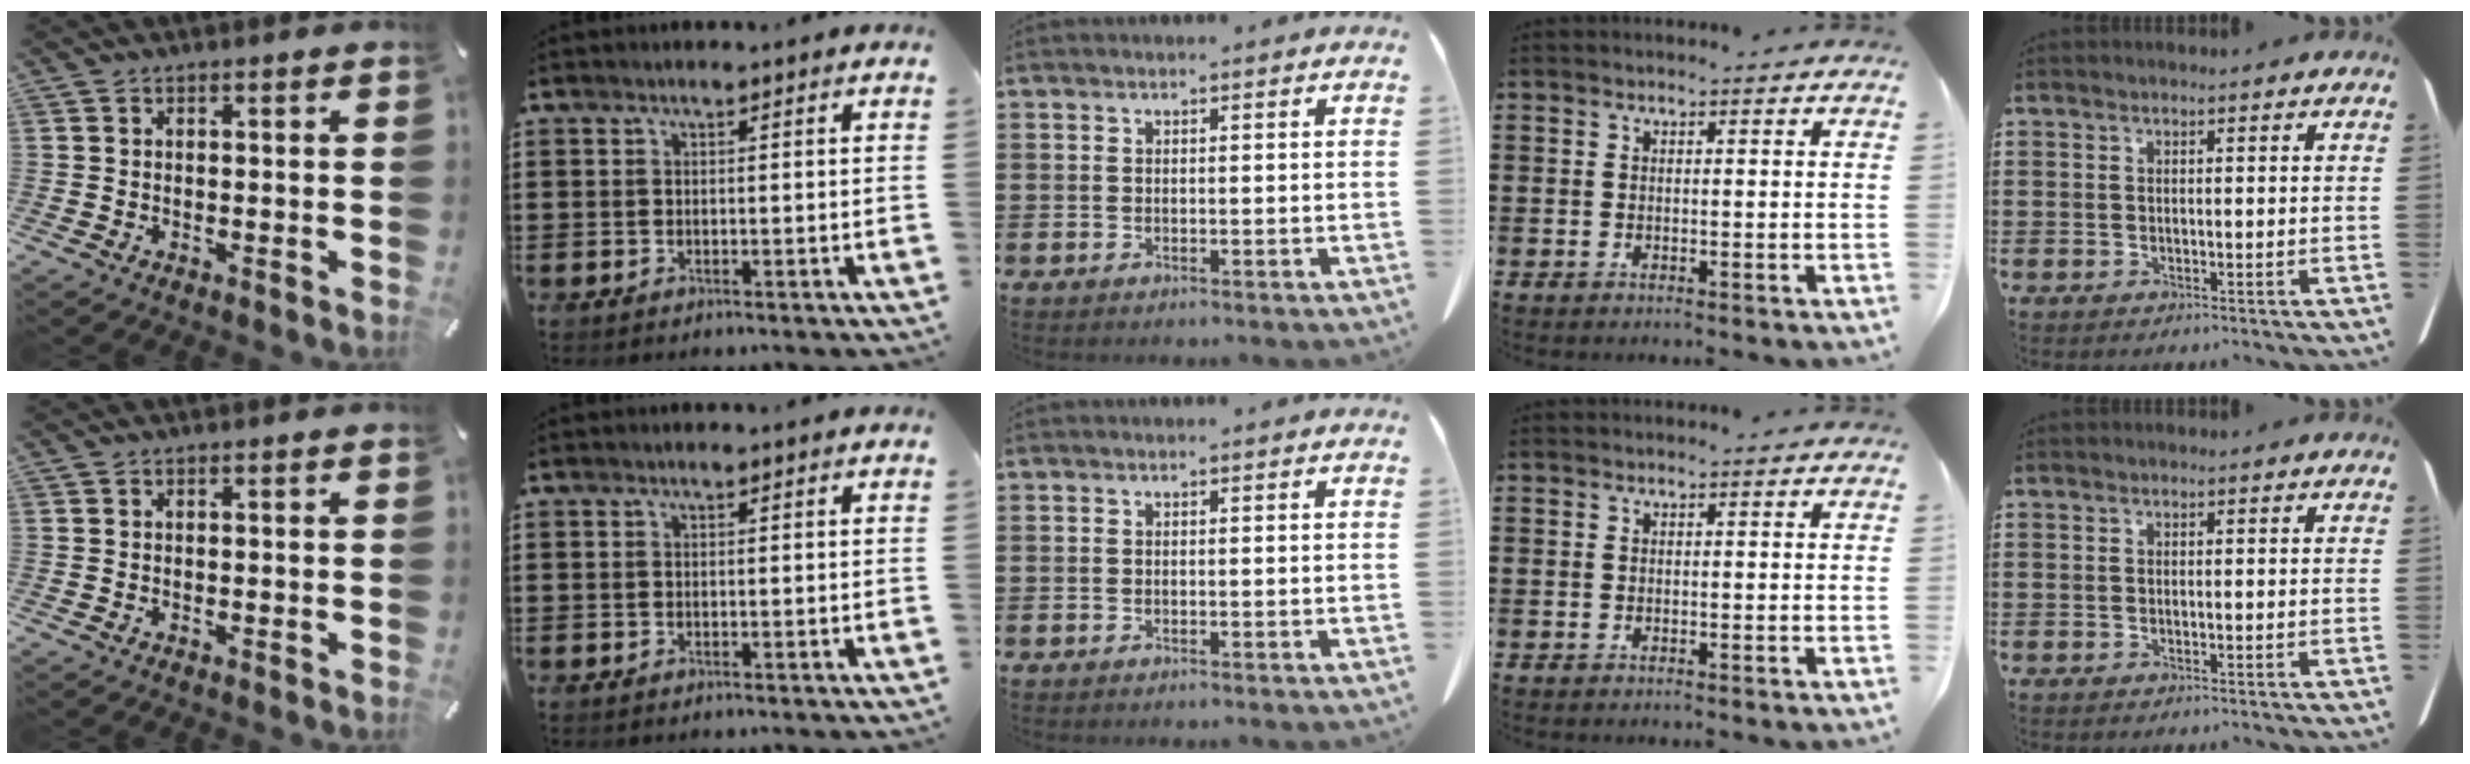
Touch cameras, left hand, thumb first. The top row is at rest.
{}